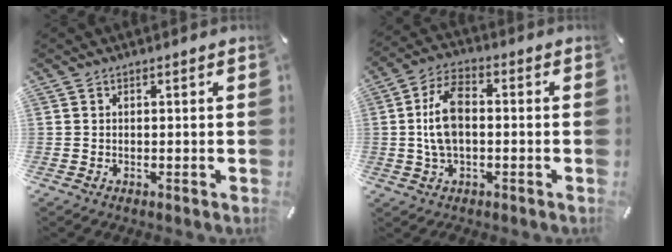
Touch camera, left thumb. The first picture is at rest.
{"total": 9.6, "force": [-0.3, 5.5, 7.9], "torque": [-0.161, 0.012, -0.006]}